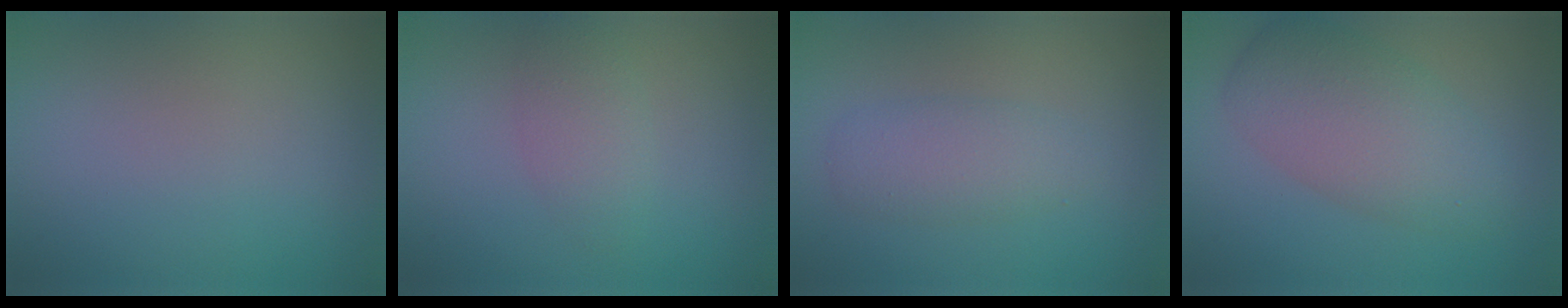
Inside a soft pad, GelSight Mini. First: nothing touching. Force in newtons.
{"total": 2.1, "press": 2.1, "slide": 0.1}
{"total": 2.9, "press": 2.9, "slide": 0.1}
{"total": 5.9, "press": 5.9, "slide": 0.0}